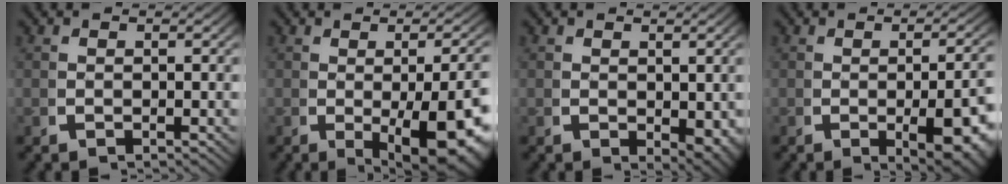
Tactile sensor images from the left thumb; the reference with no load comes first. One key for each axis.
{"total": 8.3, "fx": -2.0, "fy": 3.6, "fz": 7.2, "tx": -0.108, "ty": -0.027, "tz": -0.008}
{"total": 2.4, "fx": 0.3, "fy": 1.4, "fz": 1.9, "tx": -0.019, "ty": -0.017, "tz": 0.018}
{"total": 6.0, "fx": -1.5, "fy": 2.3, "fz": 5.3, "tx": -0.069, "ty": -0.012, "tz": -0.009}